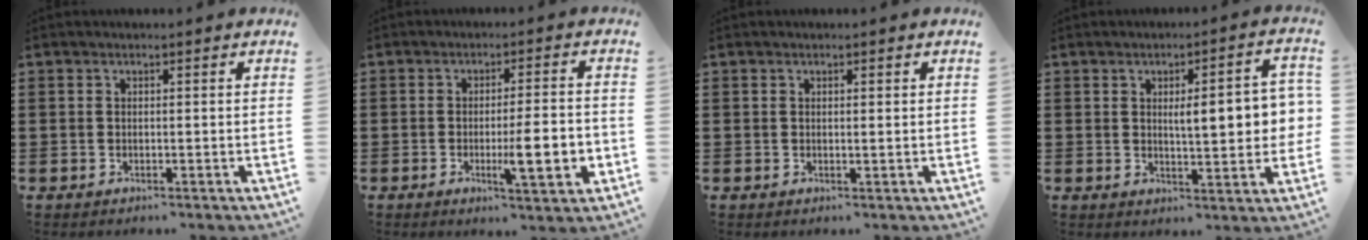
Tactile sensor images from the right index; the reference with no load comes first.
{"total": 8.6, "force": [-1.9, 1.5, 8.2], "torque": [-0.122, -0.007, -0.027]}
{"total": 0.6, "force": [0.3, 0.1, 0.5], "torque": [-0.009, 0.002, 0.005]}
{"total": 7.7, "force": [0.8, 2.0, 7.4], "torque": [-0.104, -0.007, 0.003]}